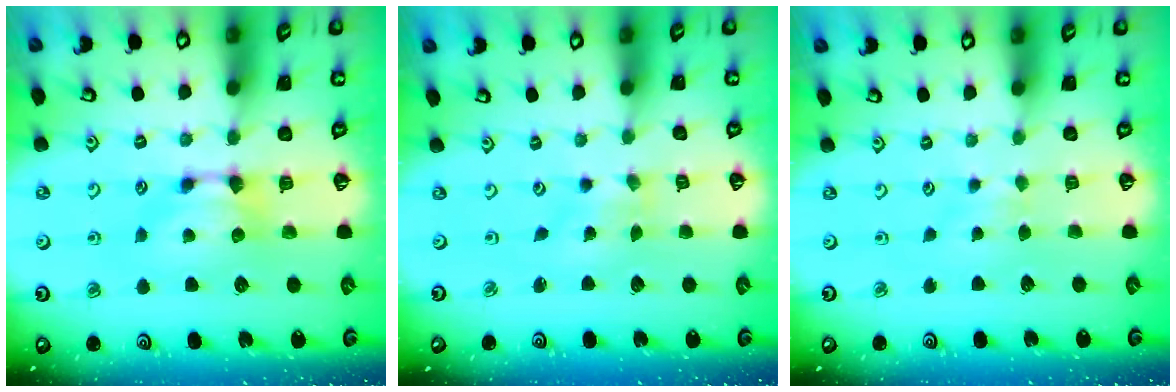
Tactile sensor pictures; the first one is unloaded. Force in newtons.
{"total": 4.4, "press": 4.3, "slide": 0.7}
{"total": 2.9, "press": 2.8, "slide": 0.6}